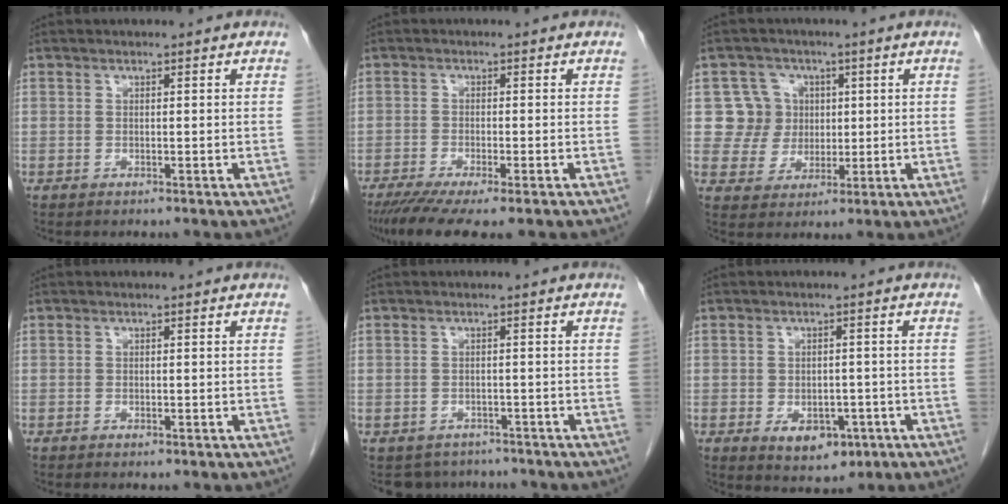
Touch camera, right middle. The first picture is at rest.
{"total": 8.4, "force": [-6.2, 1.0, 5.6], "torque": [-0.084, -0.019, -0.100]}
{"total": 6.5, "force": [1.3, 6.3, 0.2], "torque": [0.003, 0.018, 0.027]}
{"total": 0.9, "force": [-0.5, 0.4, 0.7], "torque": [-0.011, -0.001, -0.003]}
{"total": 4.7, "force": [-4.0, 2.5, -0.1], "torque": [0.009, 0.004, -0.053]}
{"total": 6.0, "force": [-2.5, 3.8, 4.0], "torque": [-0.050, 0.000, -0.025]}